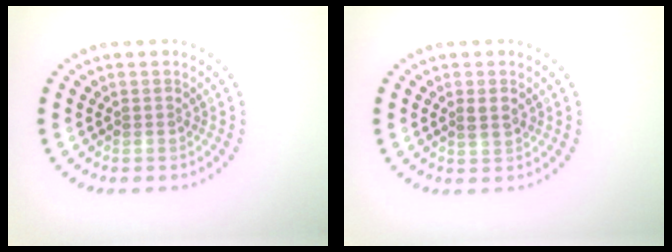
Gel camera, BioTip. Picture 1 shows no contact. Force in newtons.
{"total": 1.5, "press": 1.5, "slide": 0.4}